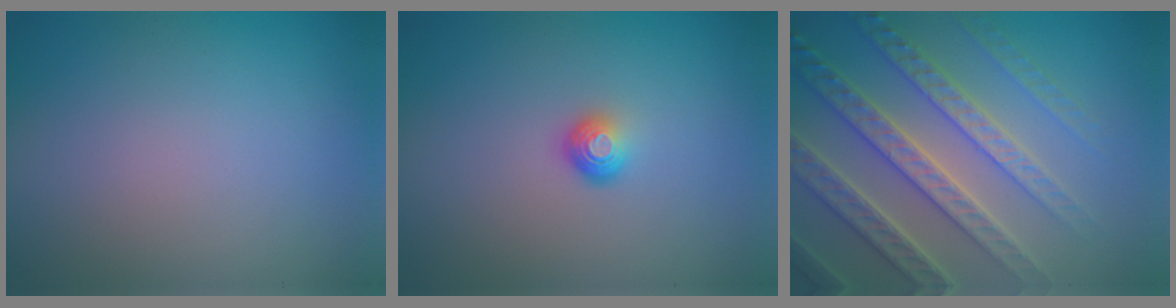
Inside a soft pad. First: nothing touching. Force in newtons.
{"total": 1.6, "press": 1.0, "slide": 1.3}
{"total": 7.1, "press": 6.9, "slide": 1.7}